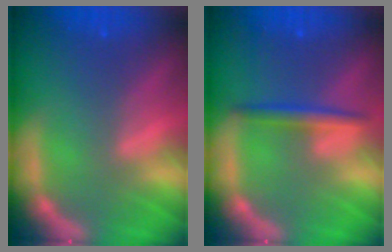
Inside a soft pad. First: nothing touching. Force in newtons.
{"total": 2.4}